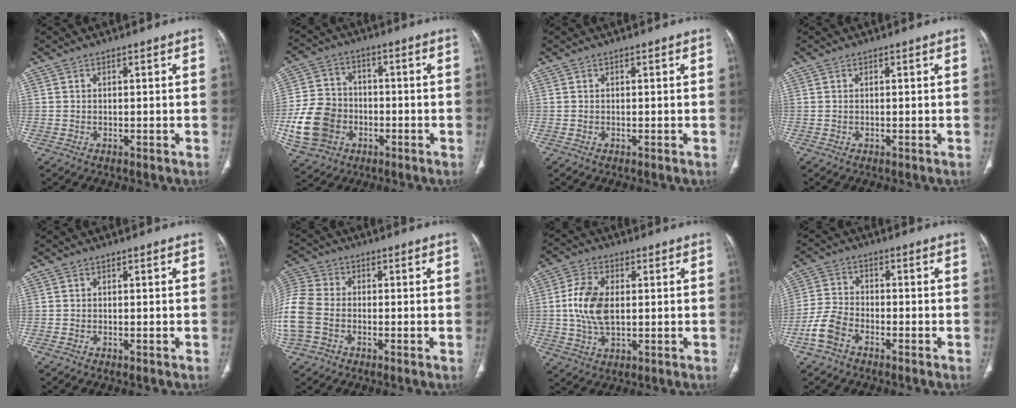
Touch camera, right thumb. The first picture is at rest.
{"total": 13.2, "force": [-3.7, 10.9, 6.4], "torque": [-0.108, 0.019, -0.065]}
{"total": 0.0}
{"total": 0.0}
{"total": 0.0}
{"total": 14.4, "force": [-3.3, 11.1, 8.6], "torque": [-0.238, 0.017, -0.065]}
{"total": 9.5, "force": [0.5, 5.6, 7.6], "torque": [-0.154, 0.002, 0.012]}
{"total": 6.0, "force": [-3.6, 3.5, 3.4], "torque": [-0.073, 0.019, -0.077]}